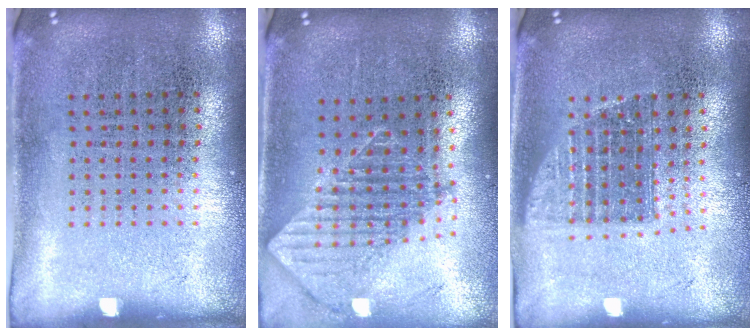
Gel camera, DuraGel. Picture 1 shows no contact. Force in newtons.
{"total": 1.6, "press": 1.3, "slide": 0.9}
{"total": 1.2, "press": 1.0, "slide": 0.7}